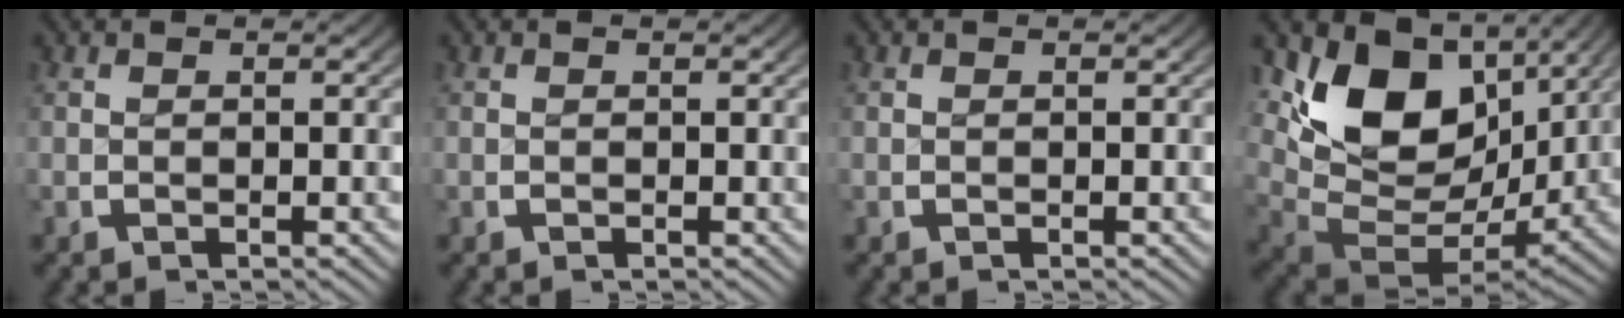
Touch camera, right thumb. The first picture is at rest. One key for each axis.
{"total": 0.0}
{"total": 0.0}
{"total": 13.6, "fx": 0.0, "fy": 9.9, "fz": 9.3, "tx": -0.210, "ty": -0.052, "tz": 0.014}